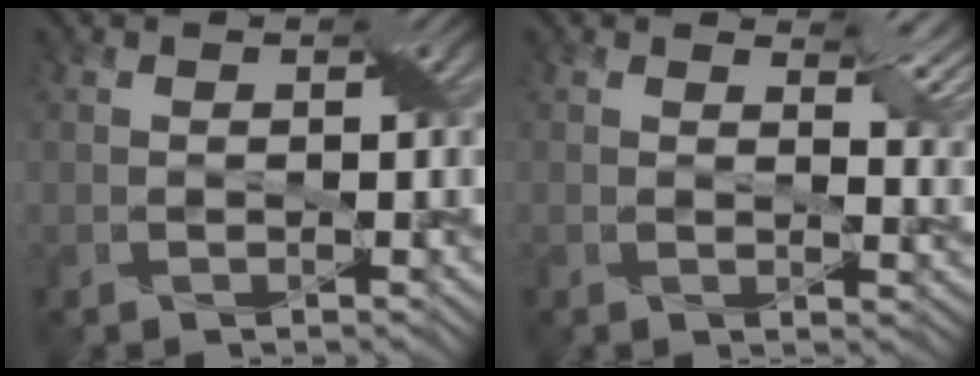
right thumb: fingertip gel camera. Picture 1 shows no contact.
{"total": 4.2, "force": [2.6, 1.7, 2.7], "torque": [-0.044, -0.004, 0.040]}